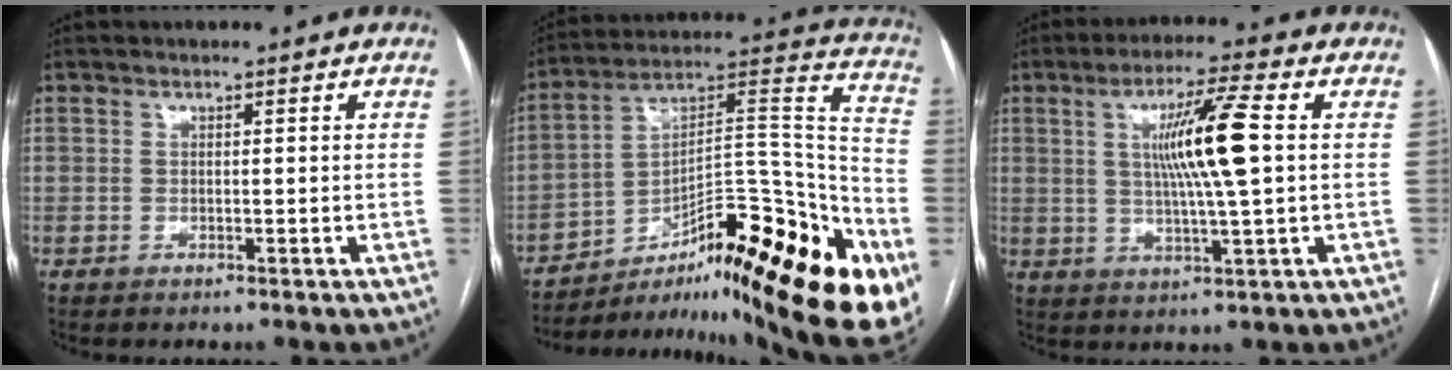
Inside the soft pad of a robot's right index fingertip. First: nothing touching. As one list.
[{"total": 31.4, "force": [-18.2, 5.3, 25.0], "torque": [-0.295, 0.020, -0.269]}, {"total": 10.4, "force": [1.6, -0.2, 10.3], "torque": [-0.184, 0.001, 0.028]}]